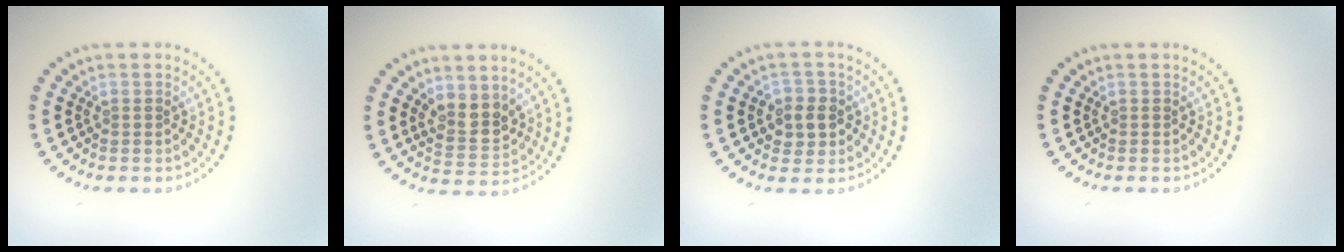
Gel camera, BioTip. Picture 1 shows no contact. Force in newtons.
{"total": 3.1, "press": 2.9, "slide": 1.2}
{"total": 2.7, "press": 2.6, "slide": 0.8}
{"total": 0.0}